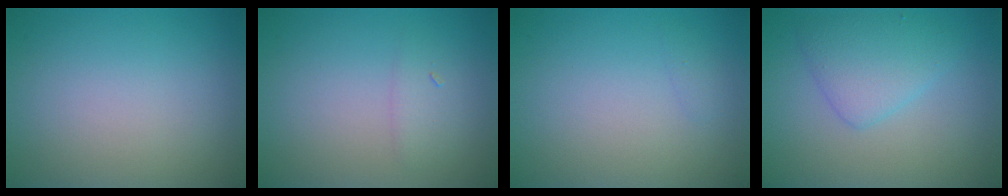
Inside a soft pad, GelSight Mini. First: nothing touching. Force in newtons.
{"total": 1.3, "press": 1.3, "slide": 0.1}
{"total": 0.5, "press": 0.5, "slide": 0.0}
{"total": 1.9, "press": 1.9, "slide": 0.1}